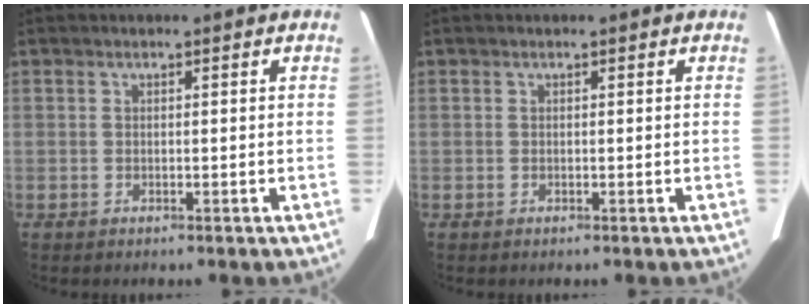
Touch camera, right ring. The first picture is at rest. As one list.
[{"total": 0.0}]